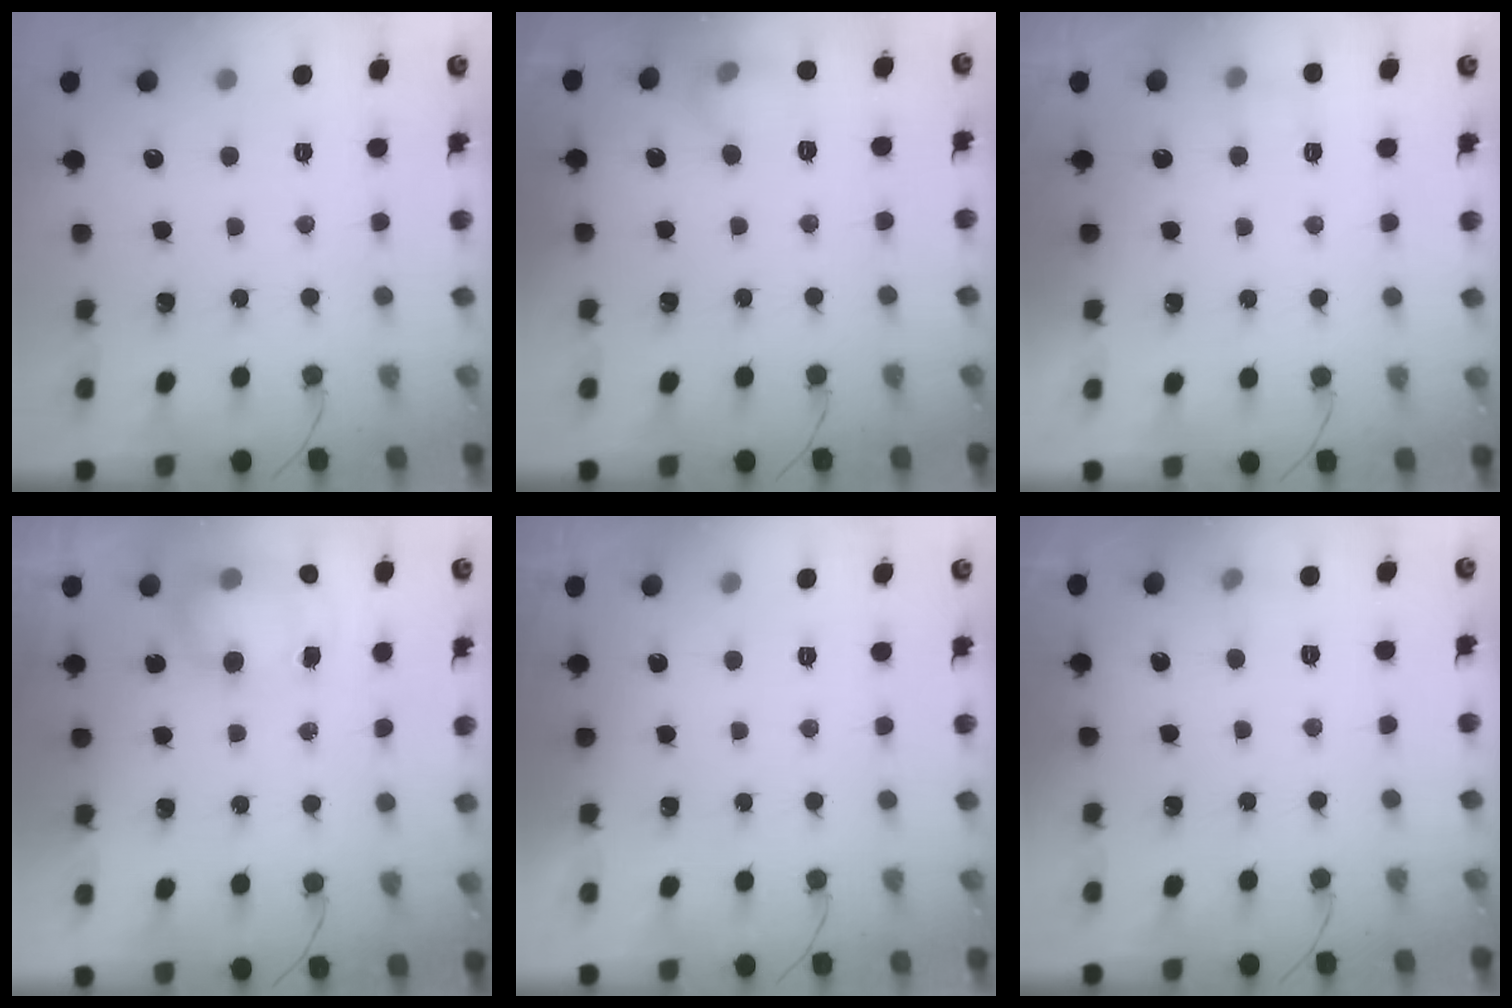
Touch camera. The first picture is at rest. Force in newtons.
{"total": 8.3, "press": 8.2, "slide": 1.0}
{"total": 2.8, "press": 2.6, "slide": 1.1}
{"total": 8.4, "press": 8.2, "slide": 1.7}
{"total": 0.0}
{"total": 4.1, "press": 3.9, "slide": 1.2}